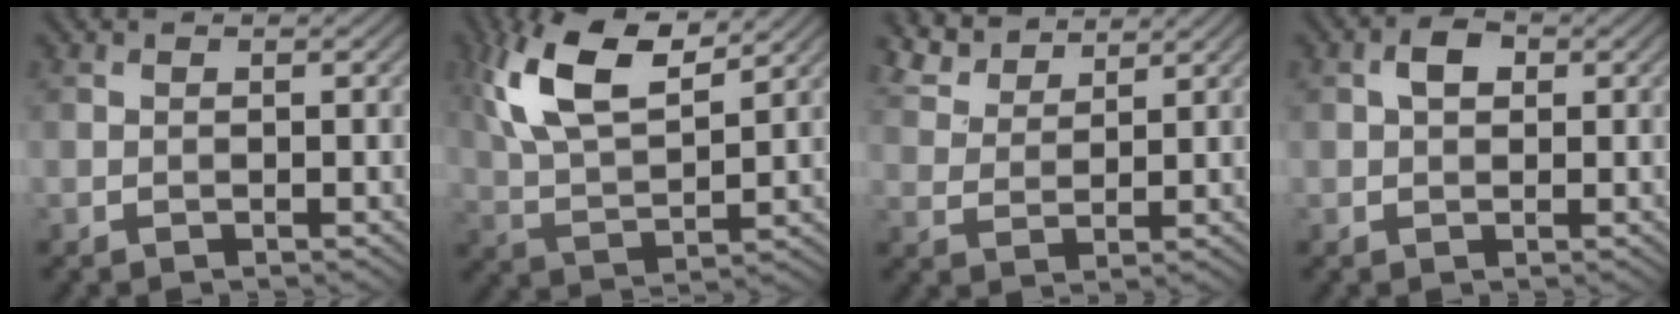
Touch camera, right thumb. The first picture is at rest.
{"total": 12.1, "force": [6.2, 4.9, 9.2], "torque": [-0.210, 0.010, 0.119]}
{"total": 4.8, "force": [4.2, 1.4, 1.8], "torque": [-0.052, 0.007, 0.092]}
{"total": 2.7, "force": [0.7, 1.7, 1.9], "torque": [-0.035, 0.006, 0.009]}